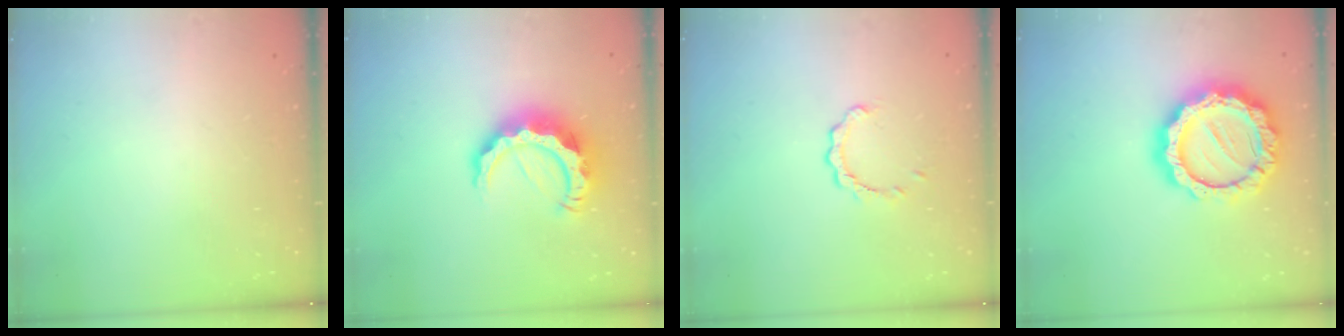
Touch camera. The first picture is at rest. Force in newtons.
{"total": 12.4, "press": 12.3, "slide": 1.4}
{"total": 2.6, "press": 2.6, "slide": 0.3}
{"total": 18.3, "press": 18.2, "slide": 1.5}